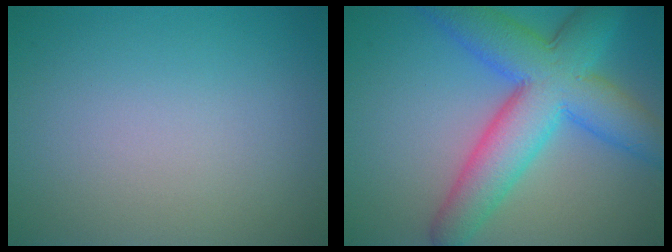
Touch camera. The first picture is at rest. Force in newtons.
{"total": 9.9, "press": 9.9, "slide": 0.1}